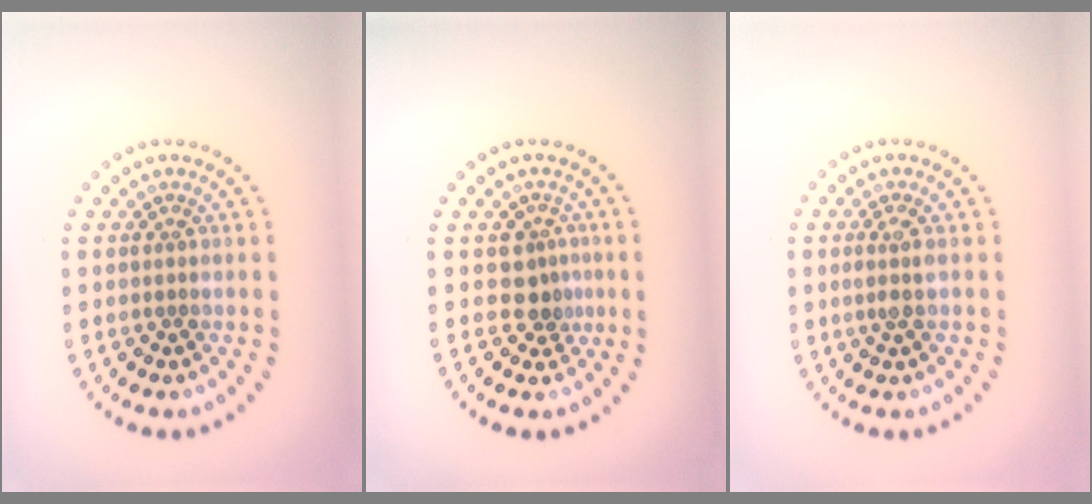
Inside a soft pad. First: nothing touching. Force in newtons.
{"total": 2.3, "press": 1.8, "slide": 1.5}
{"total": 1.3, "press": 1.1, "slide": 0.8}